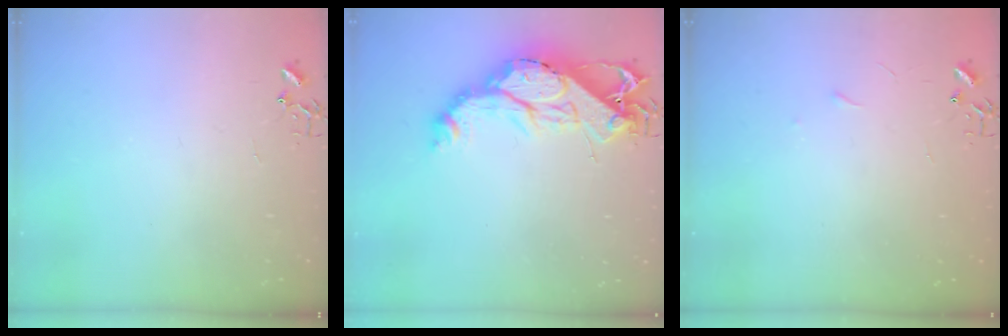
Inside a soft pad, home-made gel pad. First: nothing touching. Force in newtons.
{"total": 18.0, "press": 17.9, "slide": 1.7}
{"total": 3.4, "press": 3.3, "slide": 0.4}